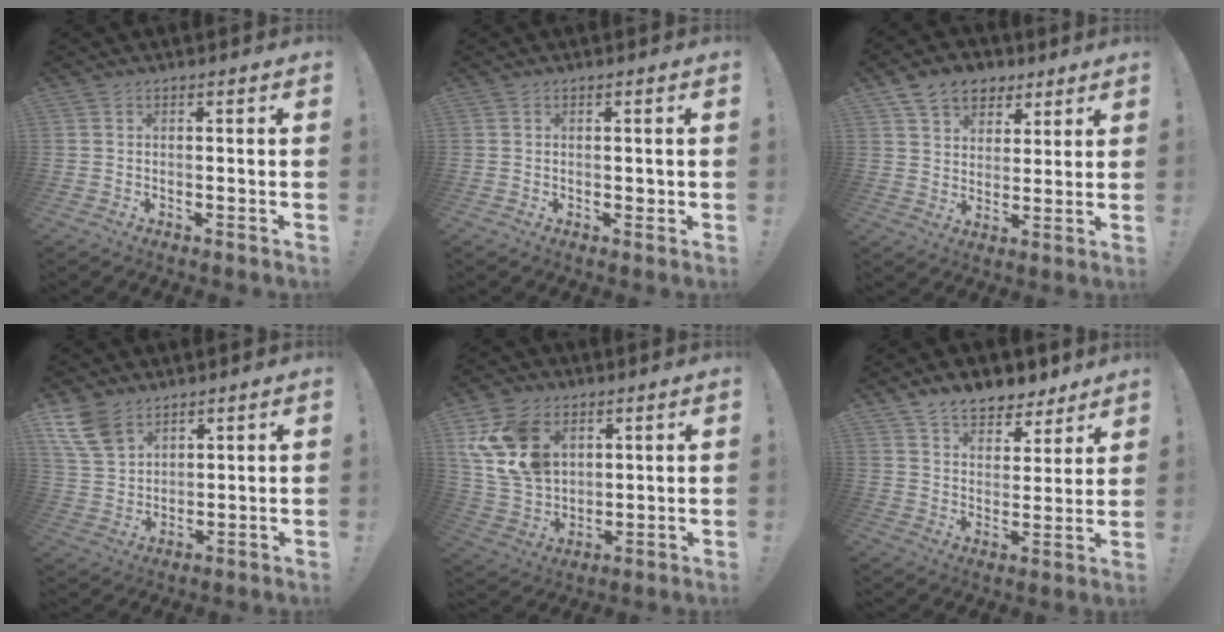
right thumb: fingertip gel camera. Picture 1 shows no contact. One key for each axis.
{"total": 1.0, "fx": 0.2, "fy": 0.9, "fz": 0.3, "tx": 0.002, "ty": 0.003, "tz": 0.002}
{"total": 10.9, "fx": 6.6, "fy": 7.9, "fz": 3.8, "tx": -0.056, "ty": -0.035, "tz": 0.129}
{"total": 10.8, "fx": 7.3, "fy": 6.4, "fz": 4.9, "tx": -0.101, "ty": -0.034, "tz": 0.146}
{"total": 16.4, "fx": 6.9, "fy": 11.8, "fz": 9.0, "tx": -0.172, "ty": -0.027, "tz": 0.136}
{"total": 9.0, "fx": 7.5, "fy": 4.4, "fz": 2.5, "tx": -0.036, "ty": -0.057, "tz": 0.141}